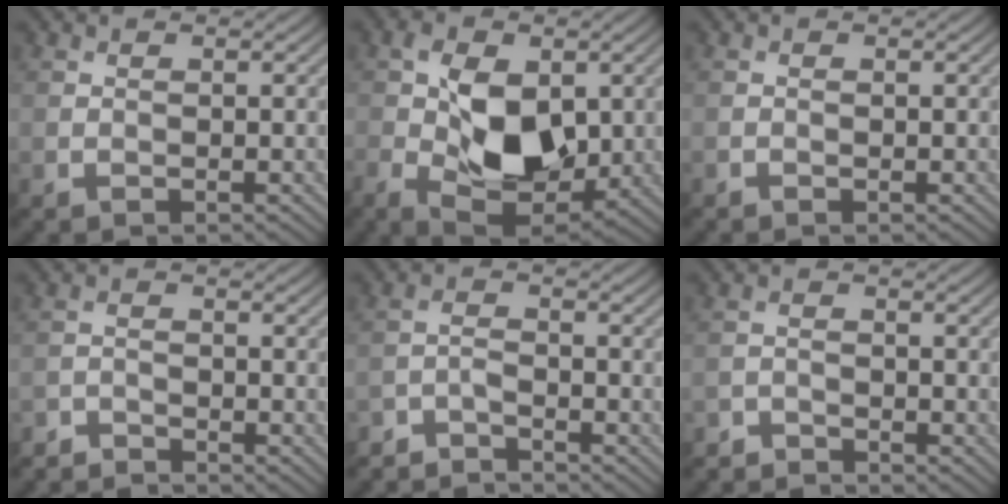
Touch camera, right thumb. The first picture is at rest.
{"total": 10.5, "force": [-0.2, 6.6, 8.1], "torque": [-0.155, -0.015, 0.000]}
{"total": 0.0}
{"total": 3.0, "force": [-3.0, 0.4, 0.3], "torque": [-0.005, -0.006, -0.064]}
{"total": 3.8, "force": [-3.7, 0.6, 0.7], "torque": [-0.013, -0.002, -0.078]}
{"total": 2.7, "force": [-2.7, 0.5, 0.2], "torque": [-0.002, -0.004, -0.058]}